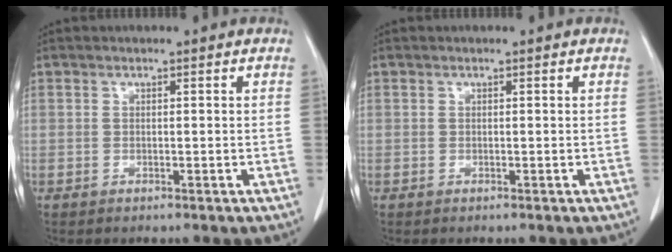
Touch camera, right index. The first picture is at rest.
{"total": 0.0}